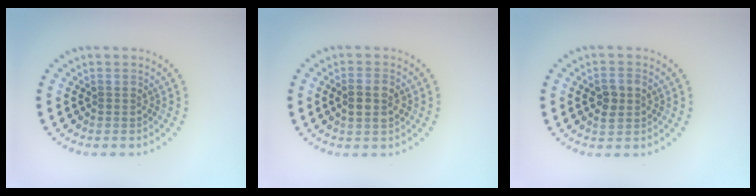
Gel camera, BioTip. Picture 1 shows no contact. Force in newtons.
{"total": 2.6, "press": 2.5, "slide": 0.6}
{"total": 2.0, "press": 2.0, "slide": 0.2}